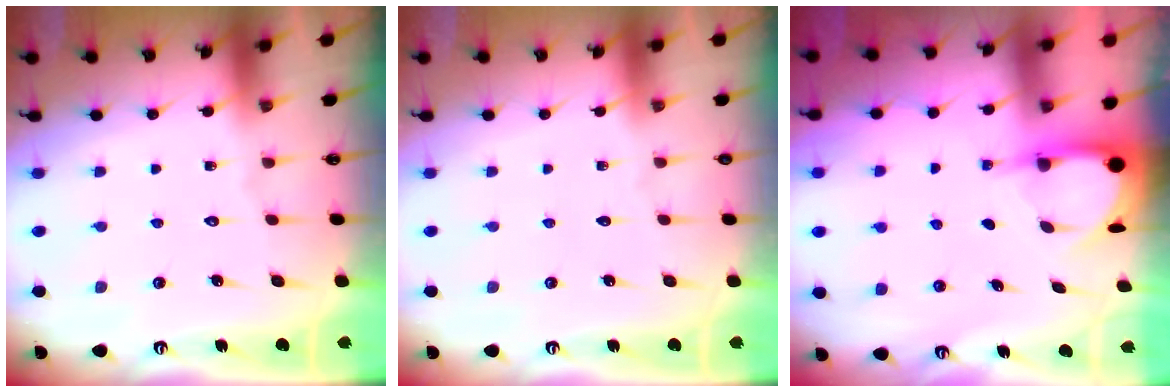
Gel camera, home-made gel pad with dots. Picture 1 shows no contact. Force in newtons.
{"total": 0.0}
{"total": 3.9, "press": 3.9, "slide": 0.3}